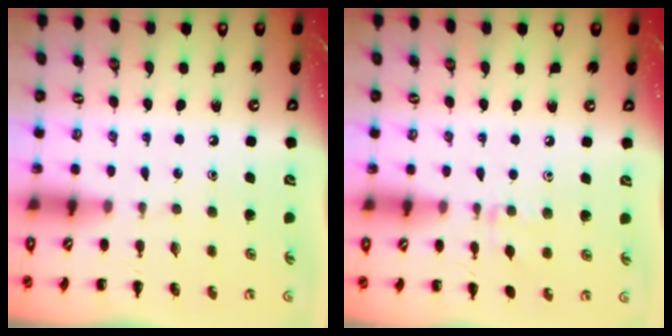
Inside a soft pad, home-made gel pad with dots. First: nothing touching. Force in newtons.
{"total": 6.0, "press": 5.8, "slide": 1.6}